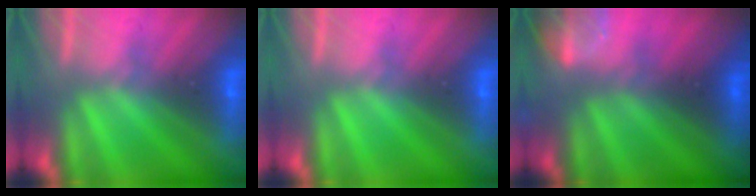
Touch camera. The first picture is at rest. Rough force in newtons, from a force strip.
{"total": 0.0}
{"total": 7.6}